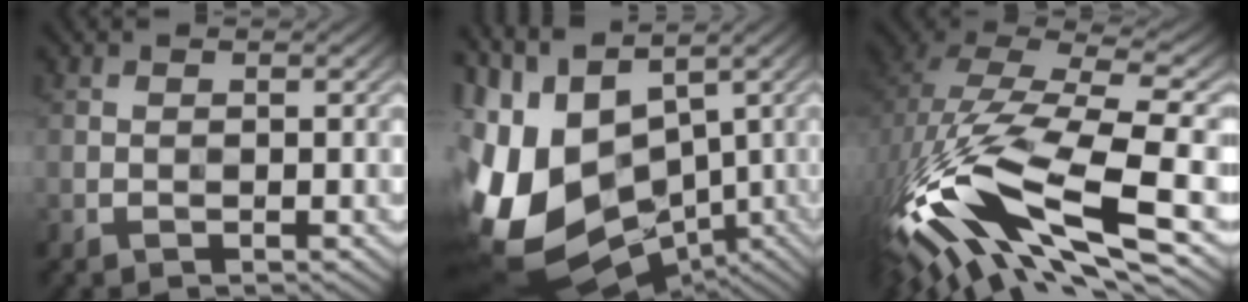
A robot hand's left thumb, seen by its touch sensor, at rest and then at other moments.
{"total": 16.3, "force": [-1.2, 10.2, 12.6], "torque": [-0.275, -0.026, 0.018]}
{"total": 17.6, "force": [-5.4, 6.8, 15.3], "torque": [-0.336, -0.006, -0.100]}